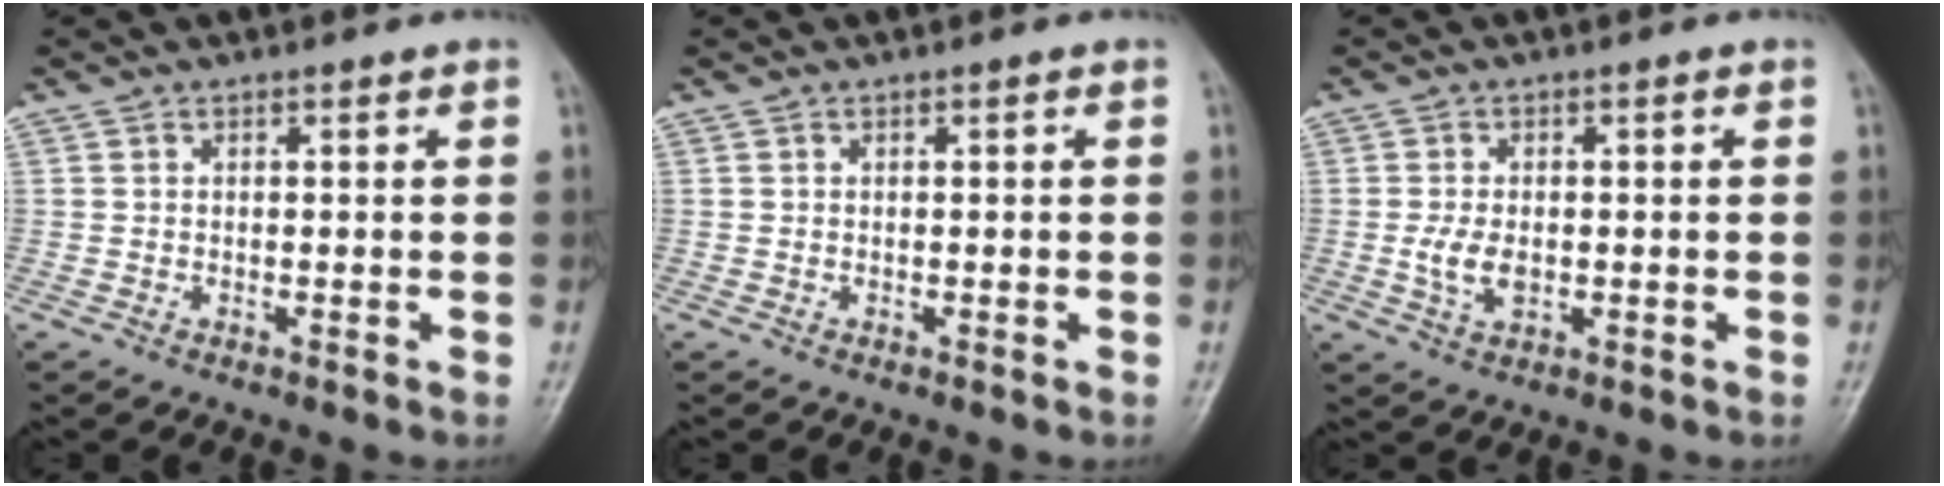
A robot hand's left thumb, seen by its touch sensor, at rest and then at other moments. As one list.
[{"total": 0.0}, {"total": 4.5, "force": [-0.6, 2.7, 3.6], "torque": [-0.072, 0.001, -0.011]}]